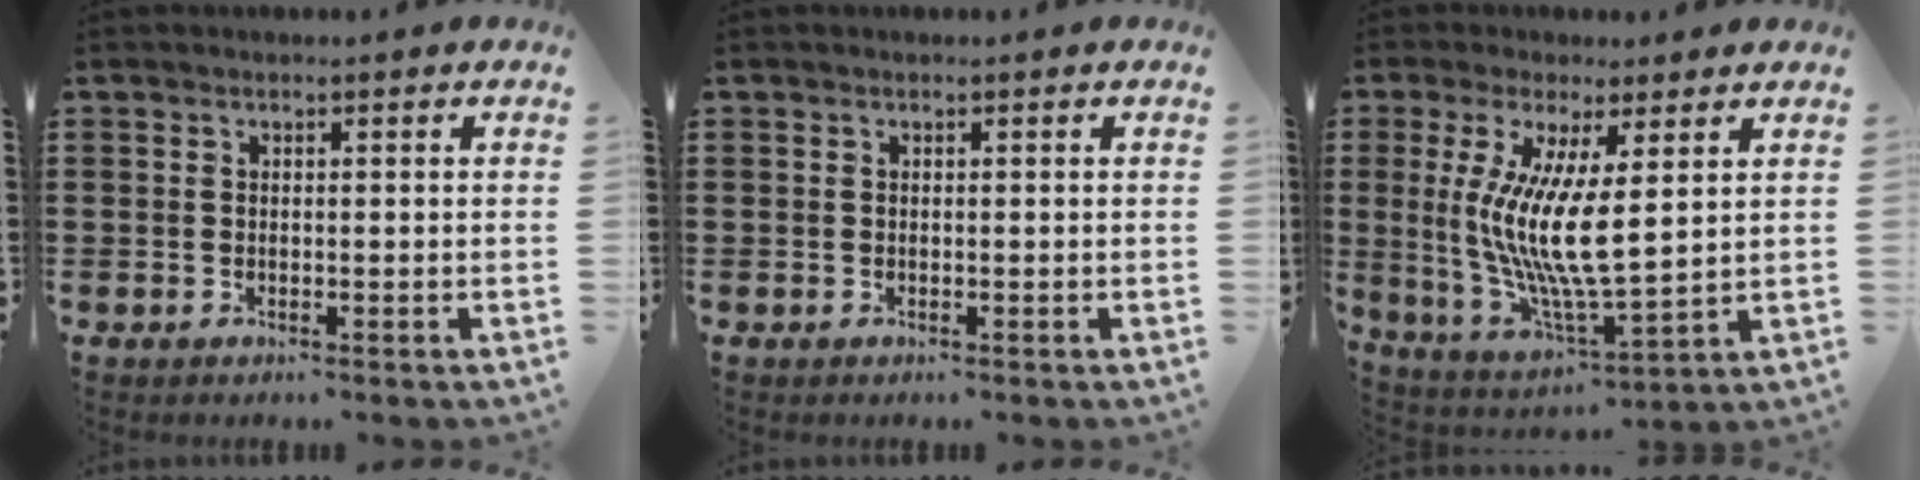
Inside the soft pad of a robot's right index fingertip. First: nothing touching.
{"total": 0.0}
{"total": 9.9, "force": [2.2, 2.0, 9.4], "torque": [-0.198, -0.019, 0.040]}